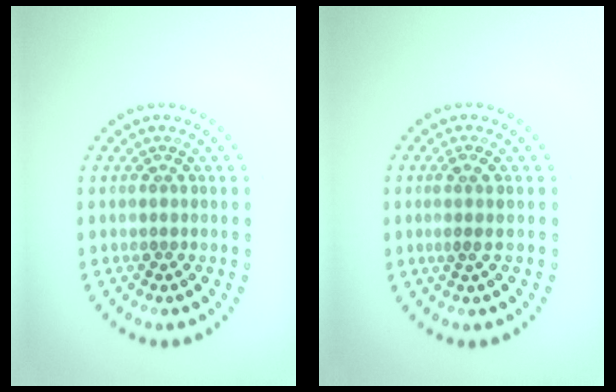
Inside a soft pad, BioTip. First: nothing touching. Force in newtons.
{"total": 1.5, "press": 1.1, "slide": 0.9}